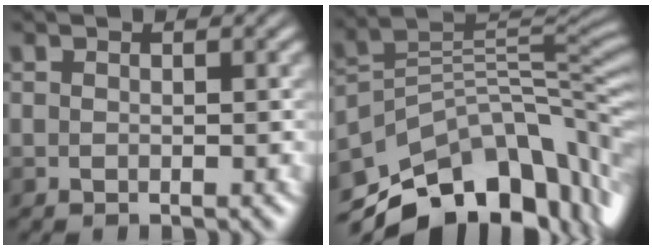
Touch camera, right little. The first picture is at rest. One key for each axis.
{"total": 13.3, "fx": -9.4, "fy": 6.8, "fz": 6.5, "tx": -0.126, "ty": 0.012, "tz": -0.155}